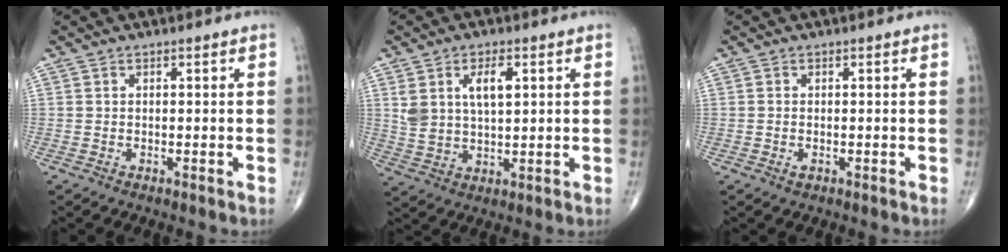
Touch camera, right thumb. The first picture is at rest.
{"total": 8.1, "force": [2.8, 4.0, 6.4], "torque": [-0.115, -0.008, 0.060]}
{"total": 0.9, "force": [-0.3, 0.5, 0.7], "torque": [-0.014, 0.001, -0.005]}